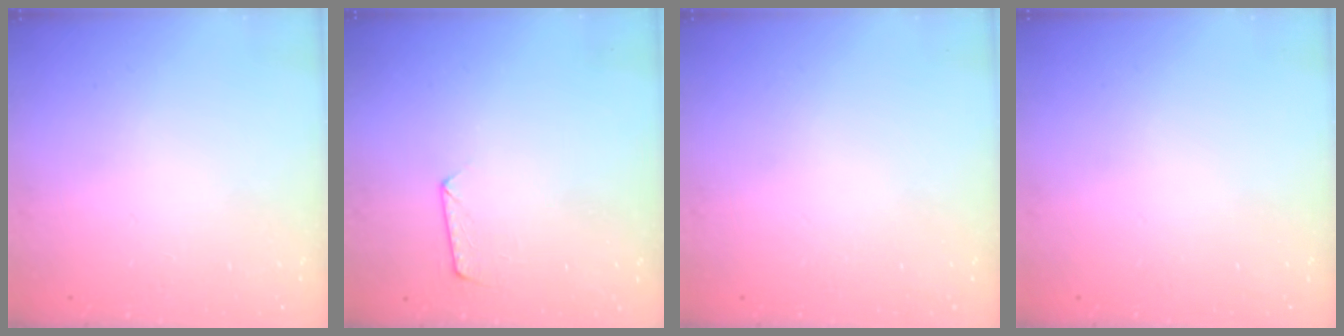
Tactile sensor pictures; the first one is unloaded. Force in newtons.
{"total": 6.2, "press": 6.2, "slide": 0.5}
{"total": 0.0}
{"total": 0.0}